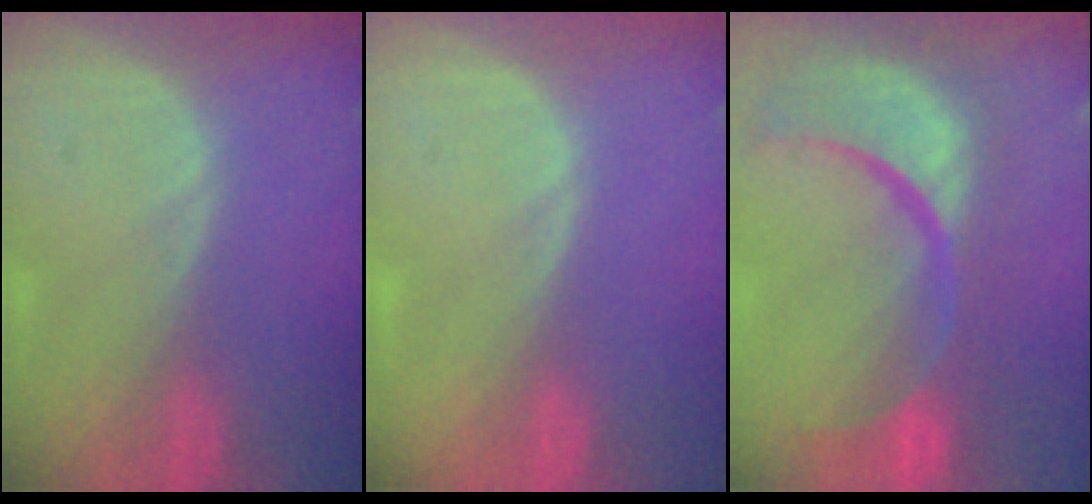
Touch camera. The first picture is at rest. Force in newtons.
{"total": 0.0}
{"total": 14.8, "press": 11.7, "slide": 9.0}